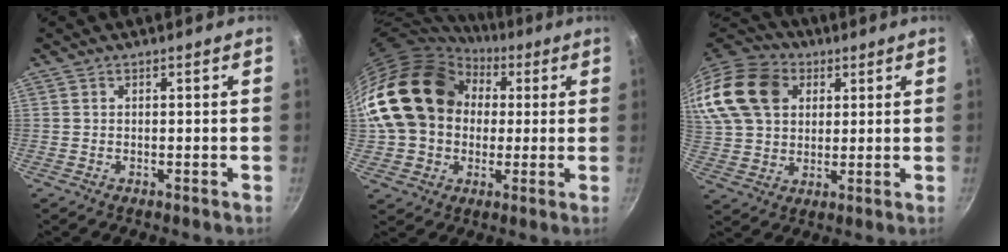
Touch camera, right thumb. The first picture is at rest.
{"total": 21.4, "force": [3.8, 17.1, 12.3], "torque": [-0.205, 0.042, 0.067]}
{"total": 24.9, "force": [9.0, 18.5, 14.1], "torque": [-0.315, 0.034, 0.166]}